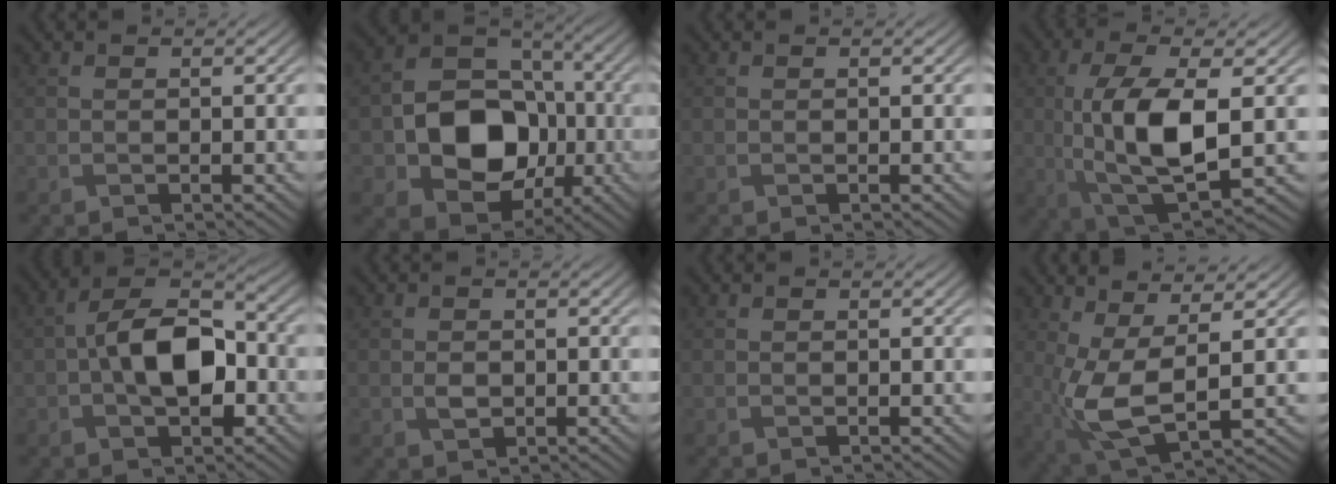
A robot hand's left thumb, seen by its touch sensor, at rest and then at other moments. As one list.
[{"total": 13.0, "force": [-2.8, 10.0, 7.9], "torque": [-0.141, -0.013, -0.060]}, {"total": 0.0}, {"total": 11.7, "force": [-0.1, 4.7, 10.7], "torque": [-0.221, -0.005, 0.002]}, {"total": 9.9, "force": [-0.9, 5.8, 8.0], "torque": [-0.150, 0.005, -0.020]}, {"total": 1.5, "force": [-0.2, 1.1, 1.0], "torque": [-0.022, -0.004, -0.004]}, {"total": 0.0}, {"total": 8.2, "force": [0.0, 3.2, 7.6], "torque": [-0.176, -0.005, 0.004]}]